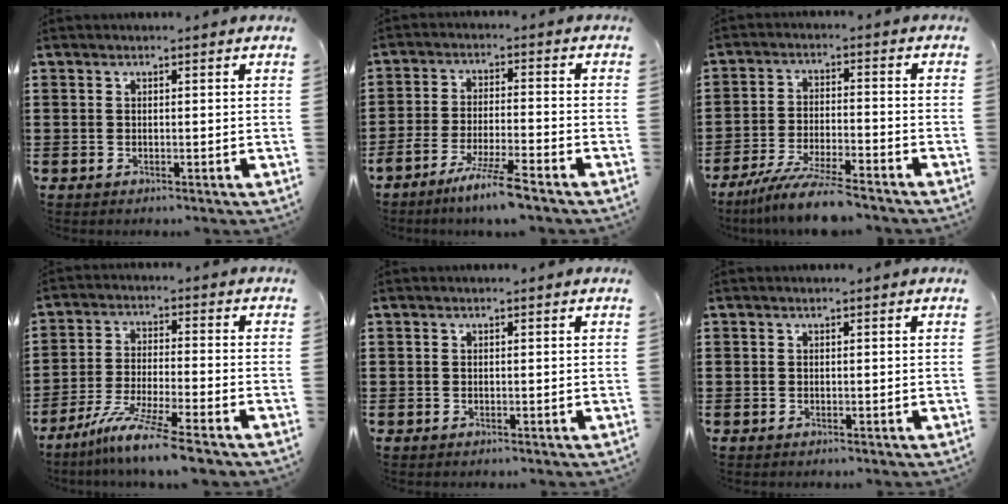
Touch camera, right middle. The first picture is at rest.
{"total": 6.2, "force": [-5.1, -0.3, 3.5], "torque": [-0.067, -0.015, -0.095]}
{"total": 7.8, "force": [-6.8, 0.2, 4.0], "torque": [-0.081, -0.007, -0.128]}
{"total": 8.3, "force": [-6.6, -0.2, 5.0], "torque": [-0.102, -0.015, -0.128]}
{"total": 0.0}
{"total": 0.0}